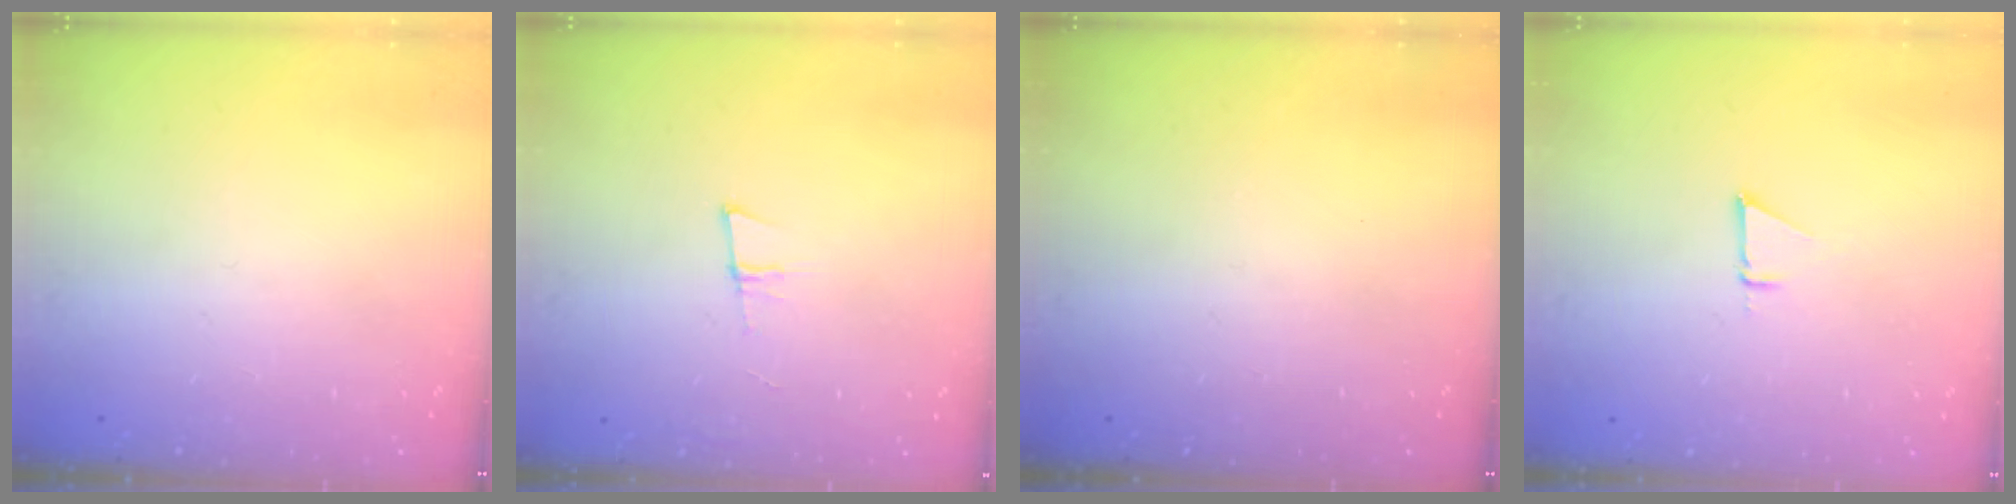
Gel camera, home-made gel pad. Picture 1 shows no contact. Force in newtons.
{"total": 5.4, "press": 4.6, "slide": 2.7}
{"total": 0.0}
{"total": 2.5, "press": 2.5, "slide": 0.1}